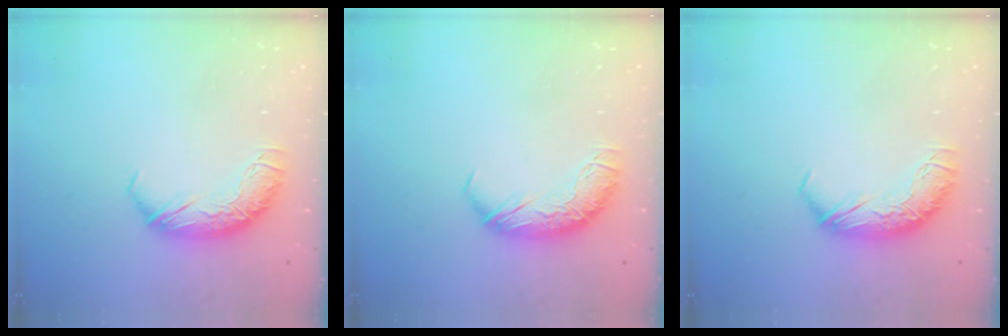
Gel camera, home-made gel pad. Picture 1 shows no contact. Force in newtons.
{"total": 0.0}
{"total": 0.0}